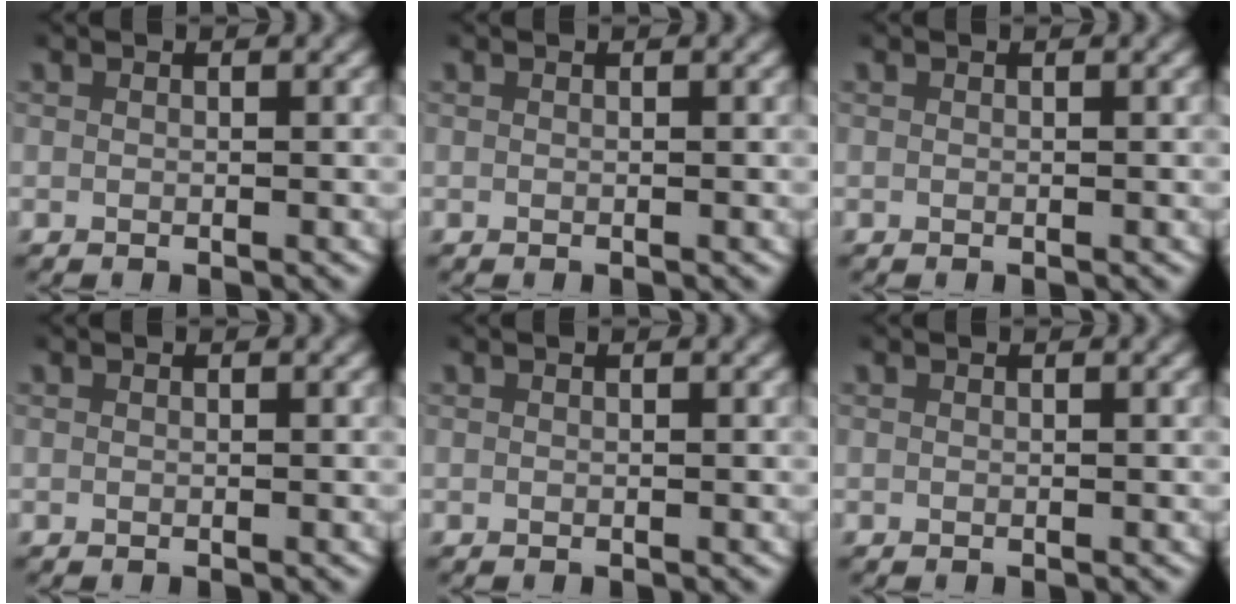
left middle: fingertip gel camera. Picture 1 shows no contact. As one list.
[{"total": 0.0}, {"total": 0.0}, {"total": 0.0}, {"total": 0.0}, {"total": 0.0}]